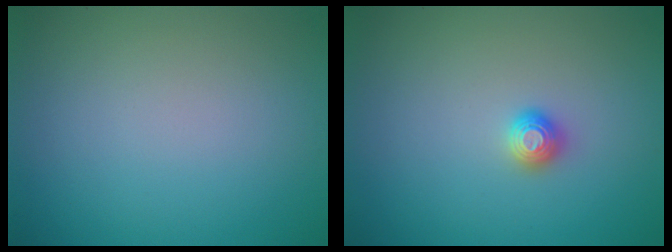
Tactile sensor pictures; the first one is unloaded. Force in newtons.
{"total": 1.1, "press": 1.1, "slide": 0.1}